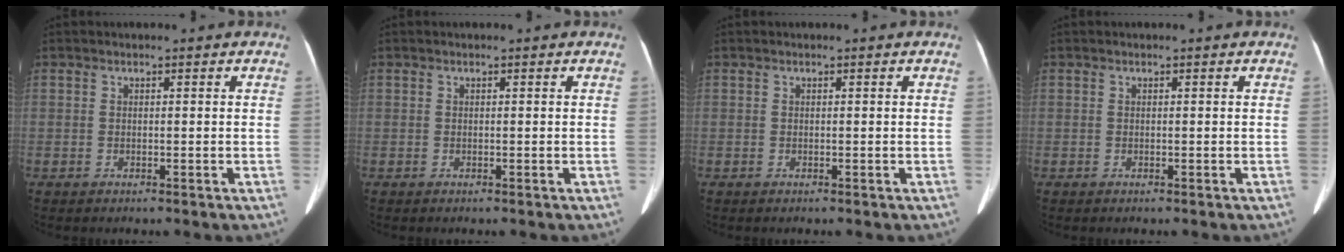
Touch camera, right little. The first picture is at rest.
{"total": 0.0}
{"total": 0.0}
{"total": 0.0}